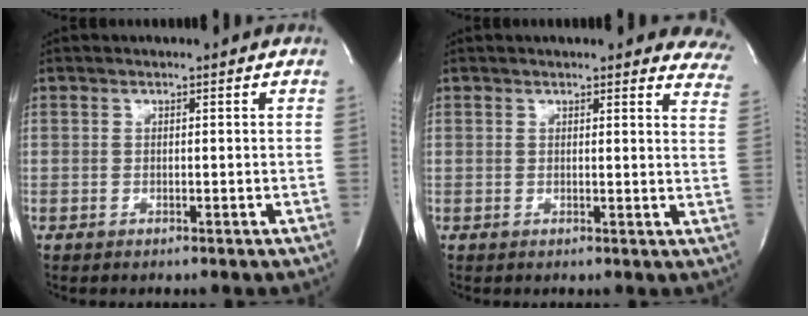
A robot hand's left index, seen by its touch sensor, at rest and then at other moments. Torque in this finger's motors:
{"motor_torque": [1.03, -1.11, 0.33, 0.08]}